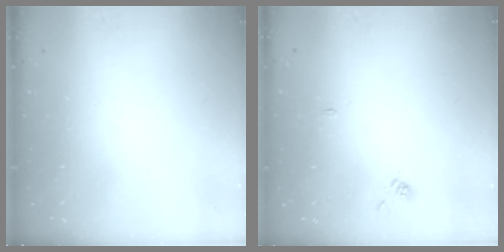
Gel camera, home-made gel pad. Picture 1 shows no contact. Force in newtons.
{"total": 2.9, "press": 2.9, "slide": 0.3}